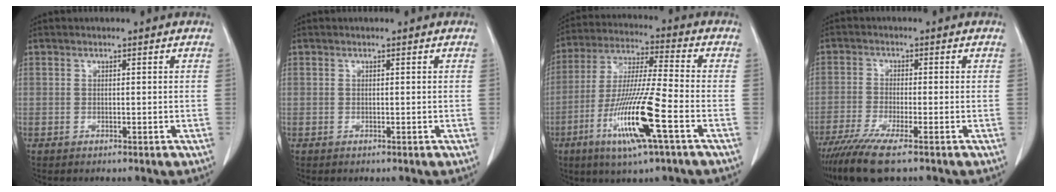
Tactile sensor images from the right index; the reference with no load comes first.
{"total": 0.0}
{"total": 15.3, "force": [-6.1, 0.2, 14.0], "torque": [-0.283, -0.021, -0.113]}
{"total": 7.7, "force": [-5.5, 0.1, 5.3], "torque": [-0.094, -0.022, -0.097]}